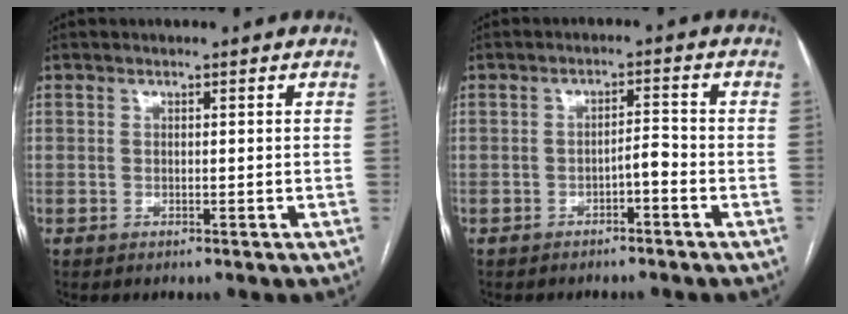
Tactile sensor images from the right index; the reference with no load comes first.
{"total": 2.7, "force": [-1.5, 0.6, 2.2], "torque": [-0.031, 0.005, -0.023]}